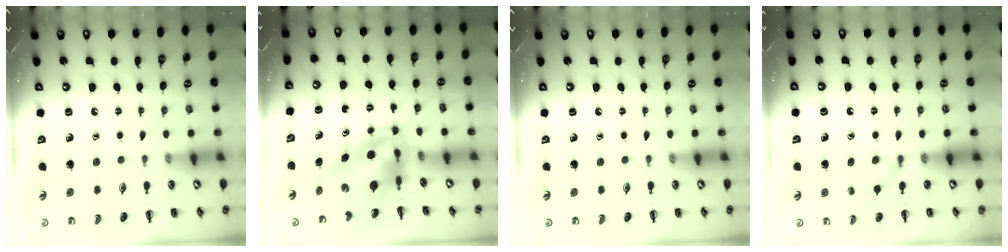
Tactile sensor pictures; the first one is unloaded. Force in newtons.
{"total": 6.1, "press": 5.8, "slide": 2.0}
{"total": 0.0}
{"total": 4.8, "press": 4.5, "slide": 1.6}